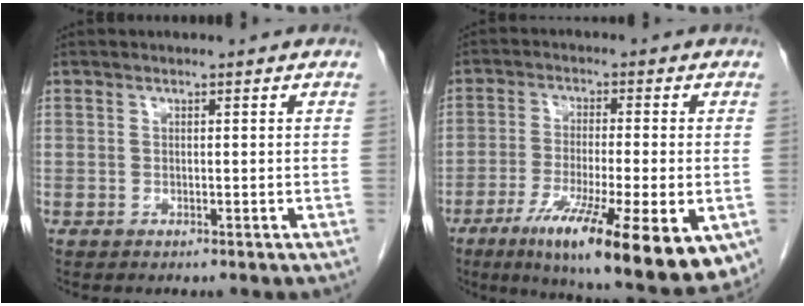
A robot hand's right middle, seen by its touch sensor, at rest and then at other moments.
{"total": 19.6, "force": [-10.1, 3.0, 16.5], "torque": [-0.198, -0.041, -0.155]}